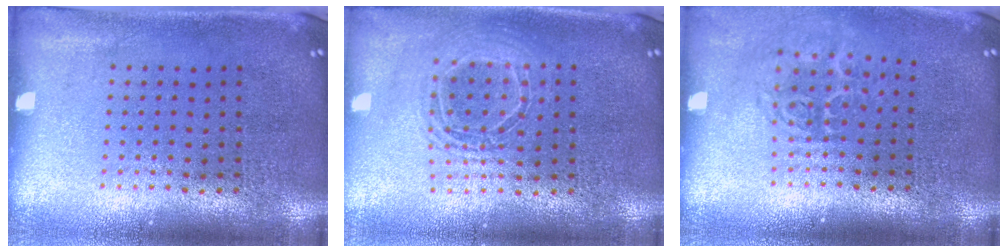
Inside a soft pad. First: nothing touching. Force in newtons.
{"total": 1.7, "press": 1.4, "slide": 0.9}
{"total": 1.8, "press": 1.2, "slide": 1.3}